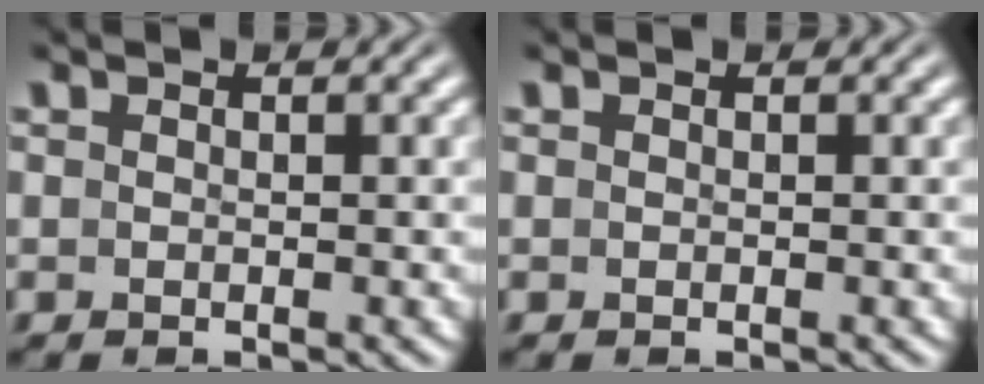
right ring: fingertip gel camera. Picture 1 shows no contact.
{"total": 0.0}